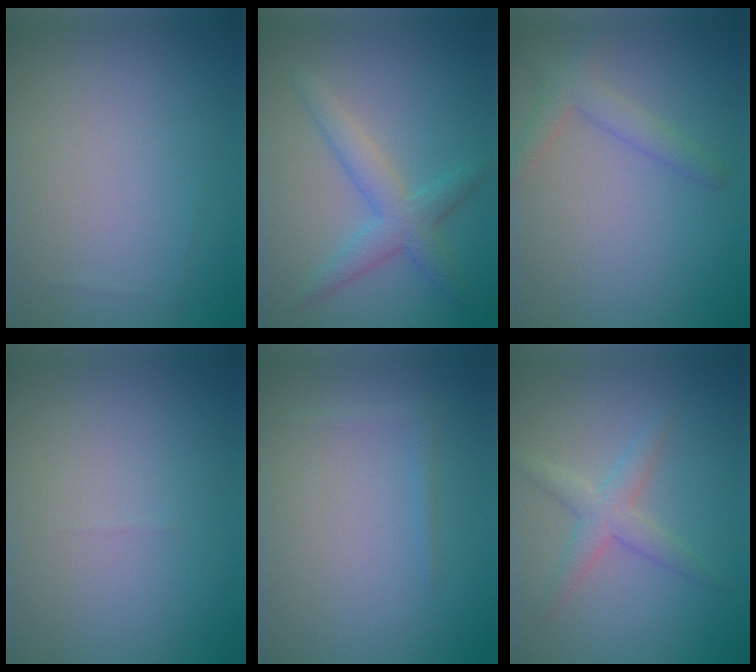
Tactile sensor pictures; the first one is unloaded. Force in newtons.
{"total": 3.5, "press": 3.5, "slide": 0.2}
{"total": 2.4, "press": 2.4, "slide": 0.2}
{"total": 0.0}
{"total": 1.1, "press": 1.1, "slide": 0.1}
{"total": 2.6, "press": 2.6, "slide": 0.2}